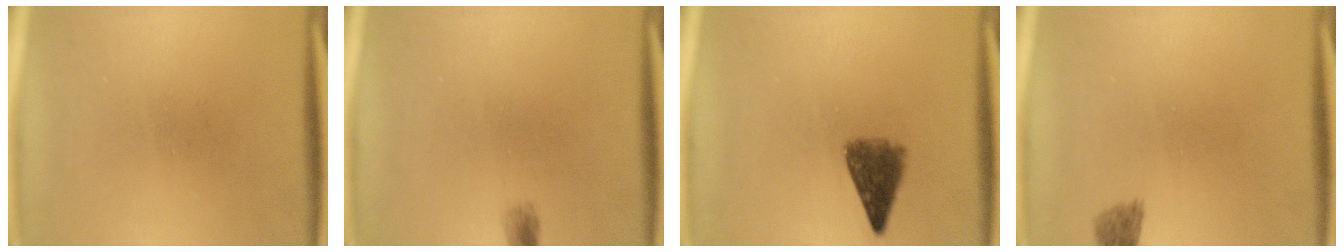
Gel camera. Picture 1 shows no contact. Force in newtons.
{"total": 1.4}
{"total": 5.1}
{"total": 1.9}